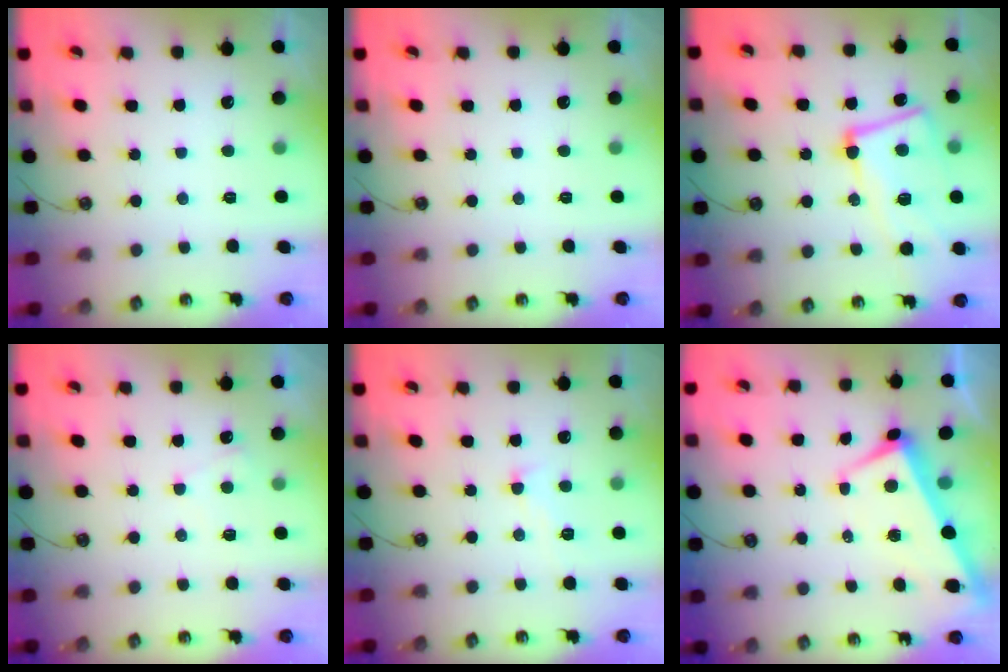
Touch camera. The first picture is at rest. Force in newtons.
{"total": 0.0}
{"total": 11.5, "press": 11.2, "slide": 2.5}
{"total": 5.4, "press": 5.4, "slide": 0.3}
{"total": 2.3, "press": 2.1, "slide": 0.8}
{"total": 1.7, "press": 1.4, "slide": 1.0}